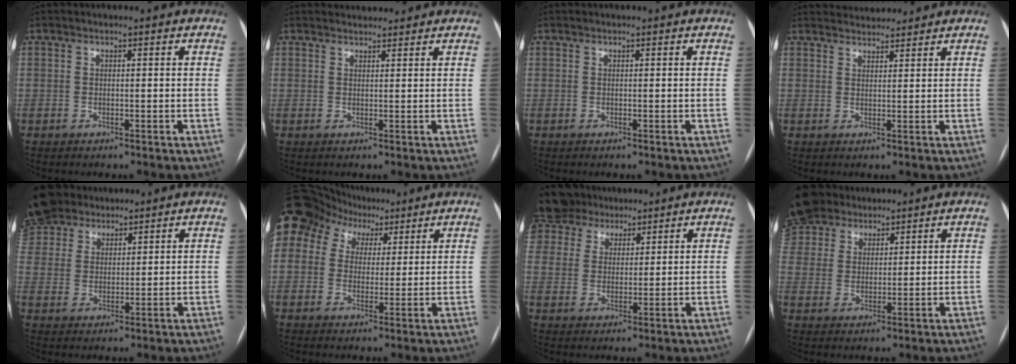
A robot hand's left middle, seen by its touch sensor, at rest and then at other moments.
{"total": 3.1, "force": [3.0, 0.7, 0.2], "torque": [-0.005, 0.020, 0.043]}
{"total": 0.0}
{"total": 4.8, "force": [4.7, 0.7, 0.3], "torque": [-0.010, 0.026, 0.071]}
{"total": 12.7, "force": [9.9, 6.9, 3.7], "torque": [-0.105, 0.043, 0.194]}
{"total": 23.4, "force": [12.7, 17.5, 9.1], "torque": [-0.283, 0.100, 0.236]}
{"total": 12.2, "force": [9.8, 7.0, 2.3], "torque": [-0.068, 0.040, 0.183]}
{"total": 12.9, "force": [10.0, 7.3, 3.7], "torque": [-0.100, 0.045, 0.193]}